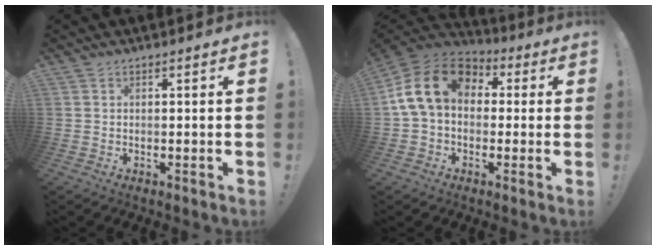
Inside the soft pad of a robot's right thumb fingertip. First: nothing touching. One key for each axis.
{"total": 17.1, "fx": 3.3, "fy": 12.0, "fz": 11.8, "tx": -0.211, "ty": 0.016, "tz": 0.064}